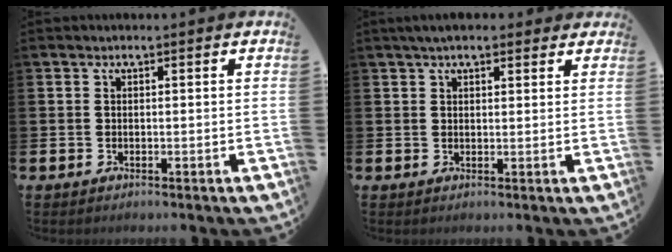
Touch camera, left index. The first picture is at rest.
{"total": 3.4, "force": [2.9, 1.2, 1.4], "torque": [-0.028, 0.000, 0.051]}